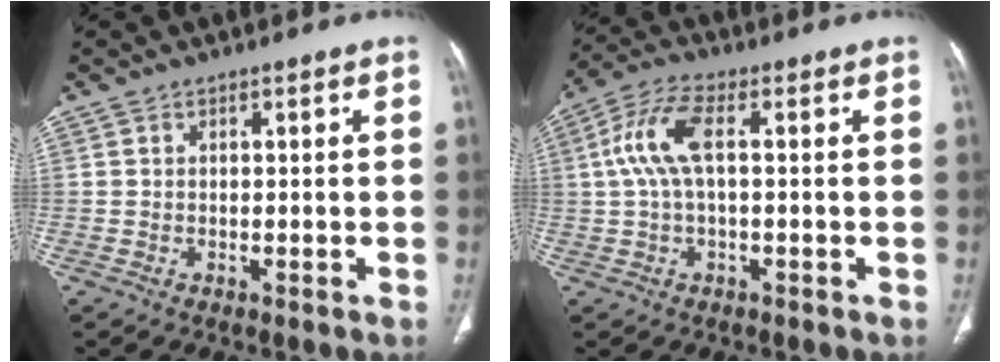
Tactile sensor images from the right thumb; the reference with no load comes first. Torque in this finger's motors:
{"motor_torque": [0.99, 2.04, 1.03, -0.55, 0.13]}